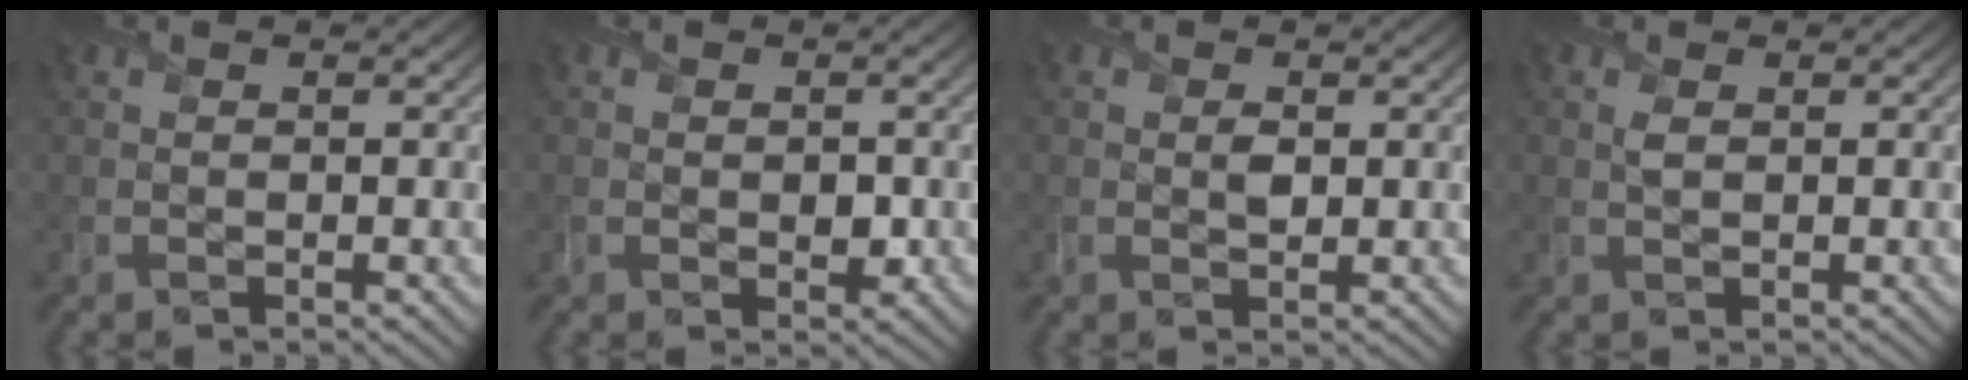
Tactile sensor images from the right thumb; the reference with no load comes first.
{"total": 2.1, "force": [-0.5, 1.6, 1.1], "torque": [-0.019, -0.013, -0.007]}
{"total": 1.2, "force": [0.1, 0.8, 0.9], "torque": [-0.017, -0.005, 0.000]}
{"total": 1.0, "force": [0.4, 0.5, 0.8], "torque": [-0.023, 0.003, 0.006]}